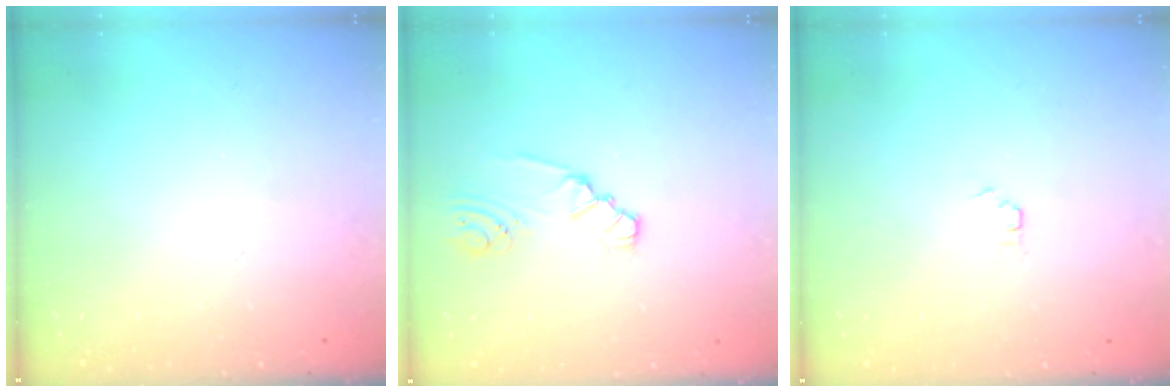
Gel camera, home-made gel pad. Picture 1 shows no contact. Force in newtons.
{"total": 2.5, "press": 2.5, "slide": 0.3}
{"total": 1.5, "press": 1.5, "slide": 0.2}